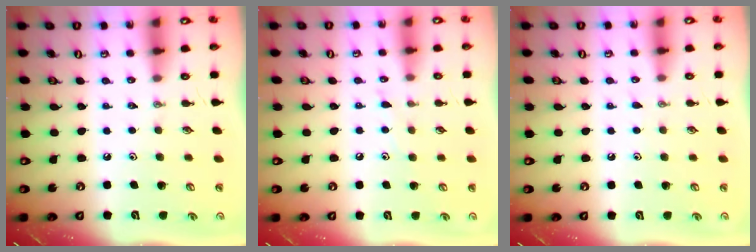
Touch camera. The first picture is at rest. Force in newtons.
{"total": 5.0, "press": 5.0, "slide": 0.3}
{"total": 5.1, "press": 5.0, "slide": 0.5}